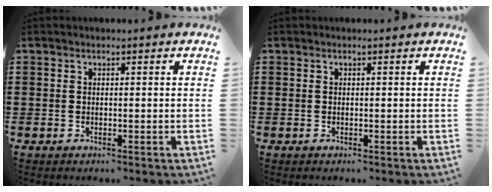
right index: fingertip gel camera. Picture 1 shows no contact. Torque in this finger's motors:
{"motor_torque": [0.00, 0.00, 0.00, 0.00]}